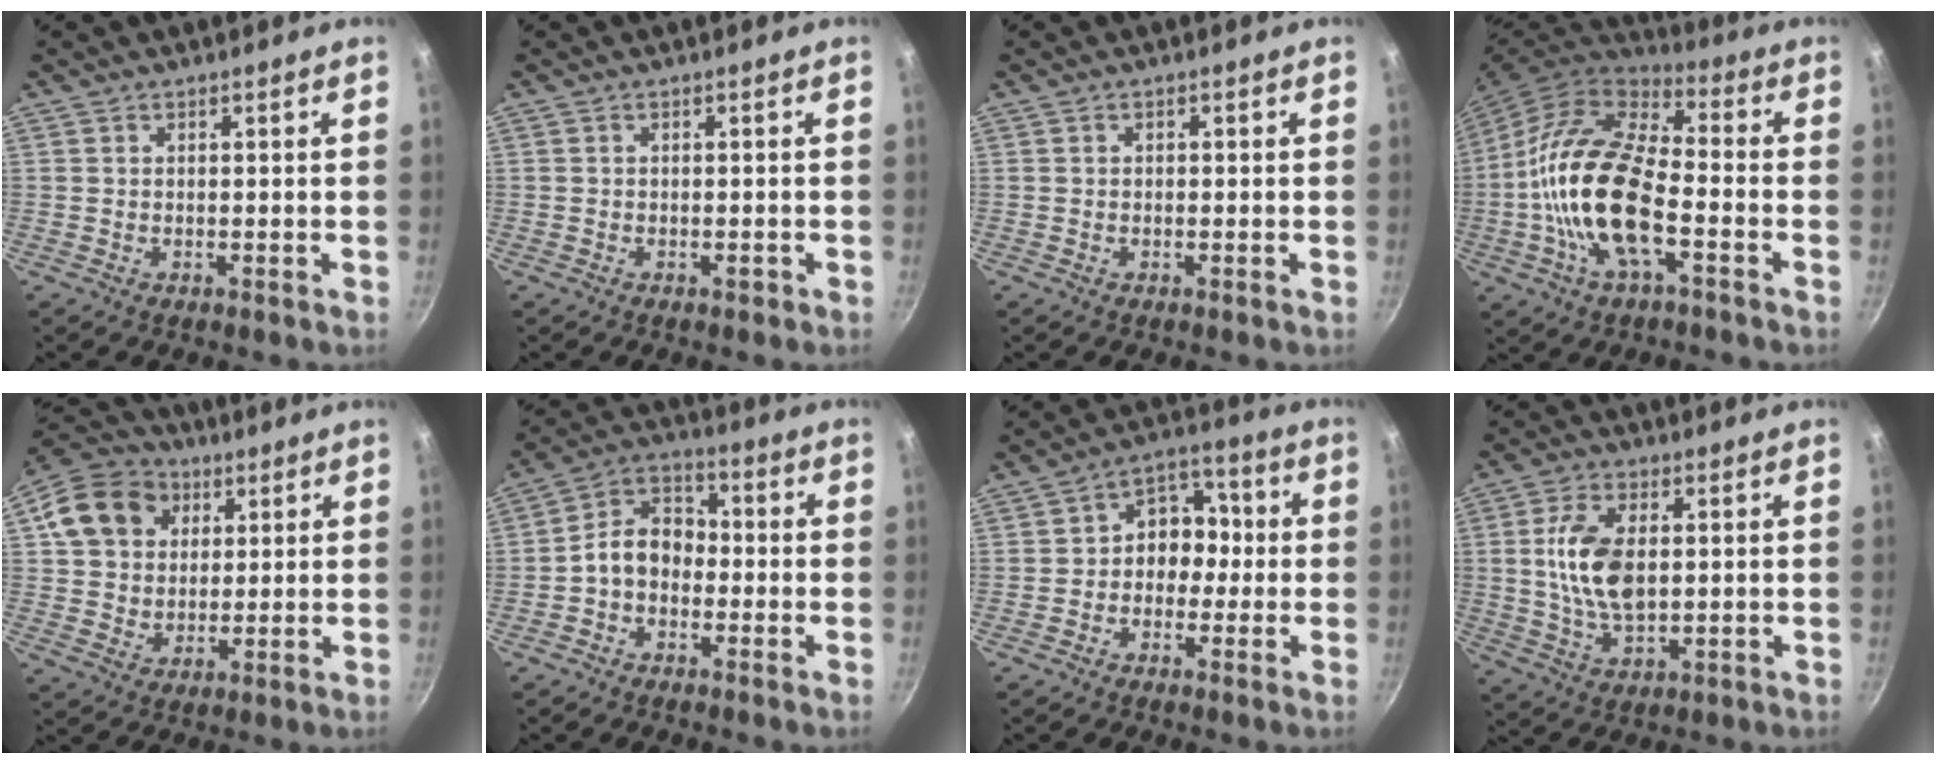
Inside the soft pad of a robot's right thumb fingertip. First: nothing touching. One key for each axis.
{"total": 0.7, "fx": -0.4, "fy": 0.4, "fz": 0.4, "tx": -0.001, "ty": 0.003, "tz": -0.007}
{"total": 0.0}
{"total": 20.0, "fx": -4.3, "fy": 9.0, "fz": 17.3, "tx": -0.344, "ty": 0.029, "tz": -0.082}
{"total": 14.1, "fx": 4.3, "fy": 11.7, "fz": 6.6, "tx": -0.098, "ty": 0.004, "tz": 0.071}
{"total": 8.8, "fx": -1.7, "fy": 6.5, "fz": 5.6, "tx": -0.079, "ty": 0.037, "tz": -0.048}
{"total": 8.8, "fx": -0.5, "fy": 6.7, "fz": 5.7, "tx": -0.039, "ty": 0.036, "tz": -0.022}
{"total": 11.5, "fx": 1.2, "fy": 6.2, "fz": 9.6, "tx": -0.186, "ty": -0.005, "tz": 0.026}